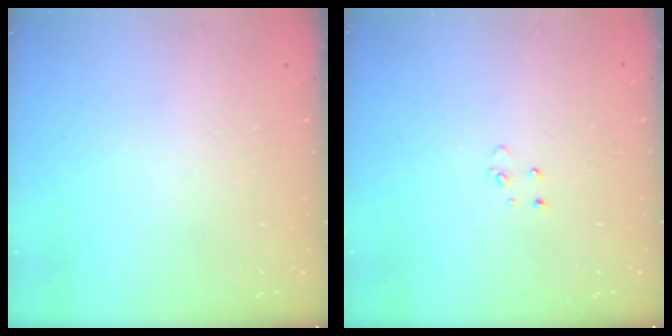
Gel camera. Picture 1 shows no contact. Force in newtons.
{"total": 2.6, "press": 2.6, "slide": 0.2}